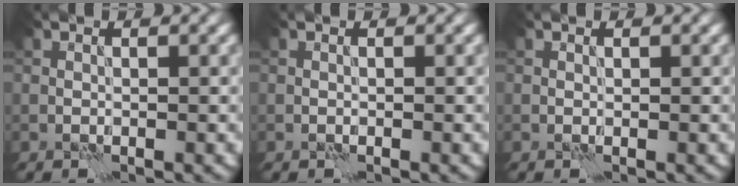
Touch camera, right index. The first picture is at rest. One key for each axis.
{"total": 0.0}
{"total": 0.0}